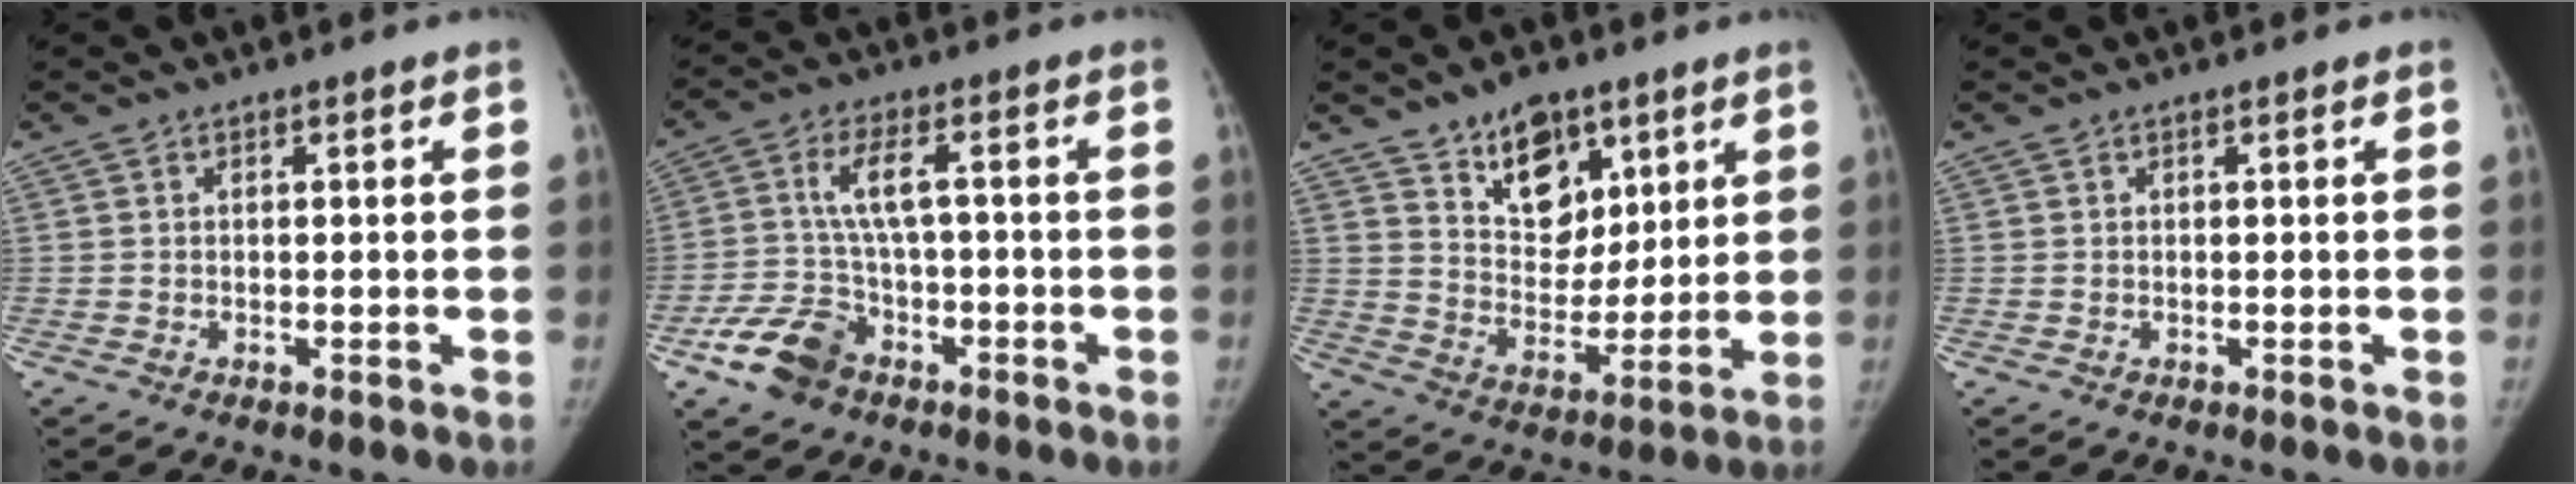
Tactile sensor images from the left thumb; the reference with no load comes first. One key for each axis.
{"total": 9.7, "fx": -4.7, "fy": 6.5, "fz": 5.6, "tx": -0.101, "ty": 0.024, "tz": -0.084}
{"total": 12.3, "fx": 7.5, "fy": 7.5, "fz": 6.3, "tx": -0.060, "ty": -0.050, "tz": 0.132}
{"total": 0.0}